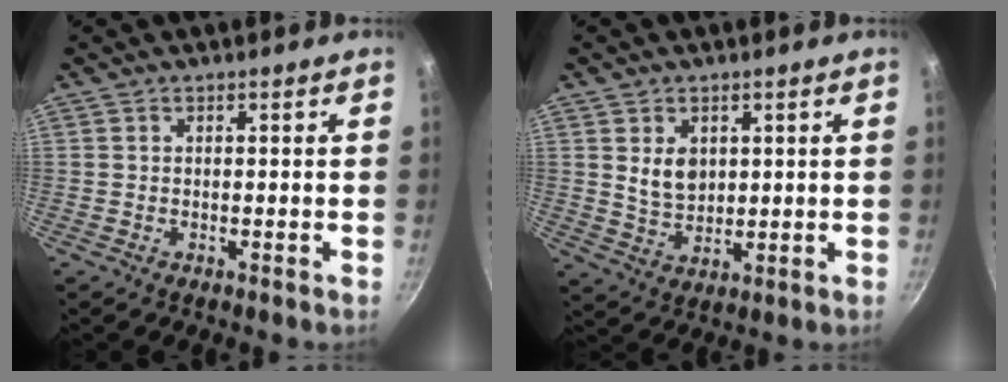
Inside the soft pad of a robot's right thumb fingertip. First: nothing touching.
{"total": 5.9, "force": [1.6, 4.2, 3.8], "torque": [-0.051, -0.017, 0.037]}